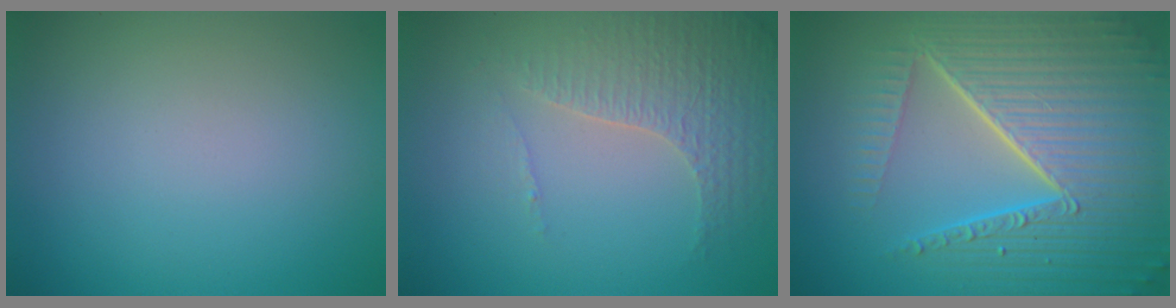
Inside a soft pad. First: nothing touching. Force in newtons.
{"total": 4.3, "press": 3.1, "slide": 3.0}
{"total": 10.5, "press": 6.6, "slide": 8.2}